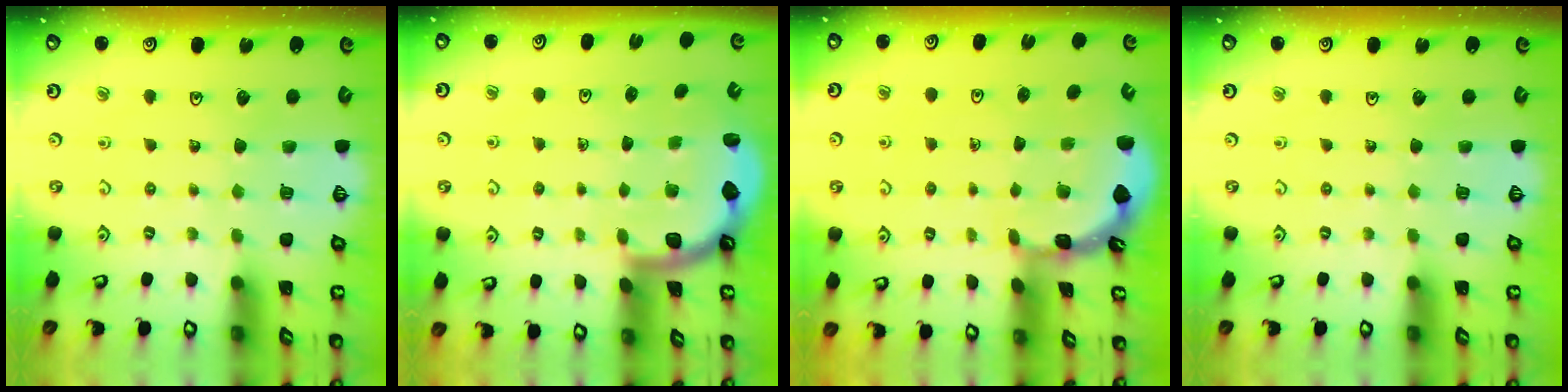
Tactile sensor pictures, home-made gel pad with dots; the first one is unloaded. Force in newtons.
{"total": 1.8, "press": 1.8, "slide": 0.1}
{"total": 1.6, "press": 1.6, "slide": 0.3}
{"total": 0.0}